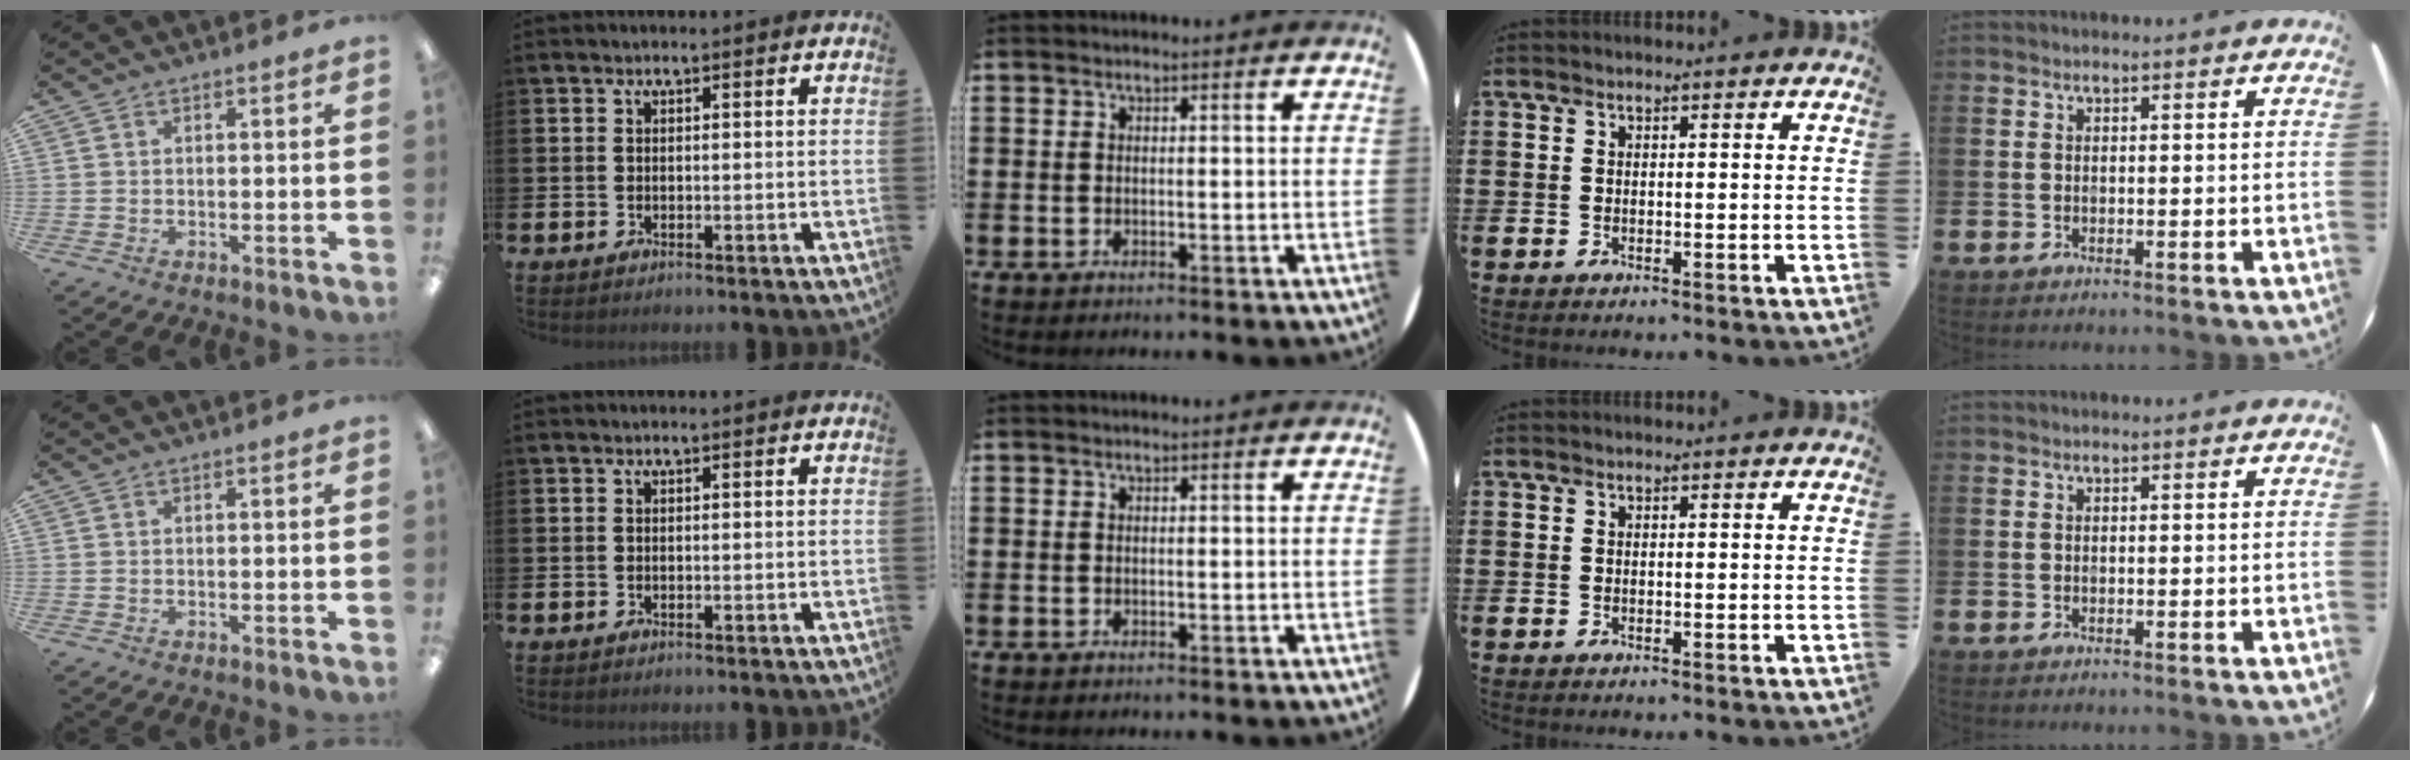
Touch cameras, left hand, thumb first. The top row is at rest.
{}